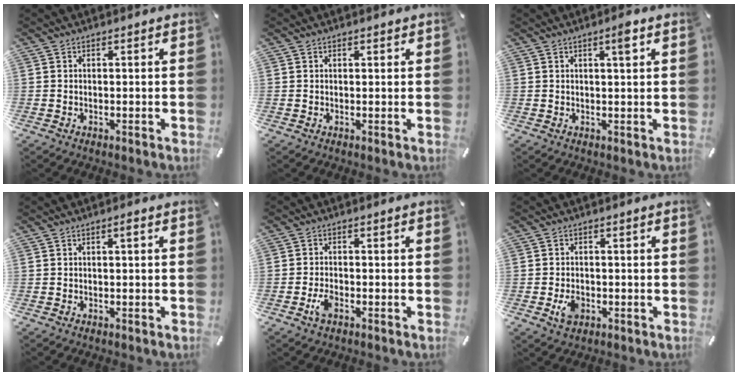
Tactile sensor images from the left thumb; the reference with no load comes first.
{"total": 0.5, "force": [0.3, 0.4, 0.2], "torque": [-0.003, 0.002, 0.005]}
{"total": 2.9, "force": [1.4, 0.4, 2.6], "torque": [-0.038, -0.003, 0.018]}
{"total": 0.9, "force": [0.1, 0.1, 0.9], "torque": [-0.018, 0.002, 0.001]}
{"total": 3.1, "force": [-1.5, 1.6, 2.2], "torque": [-0.050, 0.002, -0.030]}
{"total": 3.8, "force": [-1.1, 2.7, 2.4], "torque": [-0.045, -0.003, -0.022]}